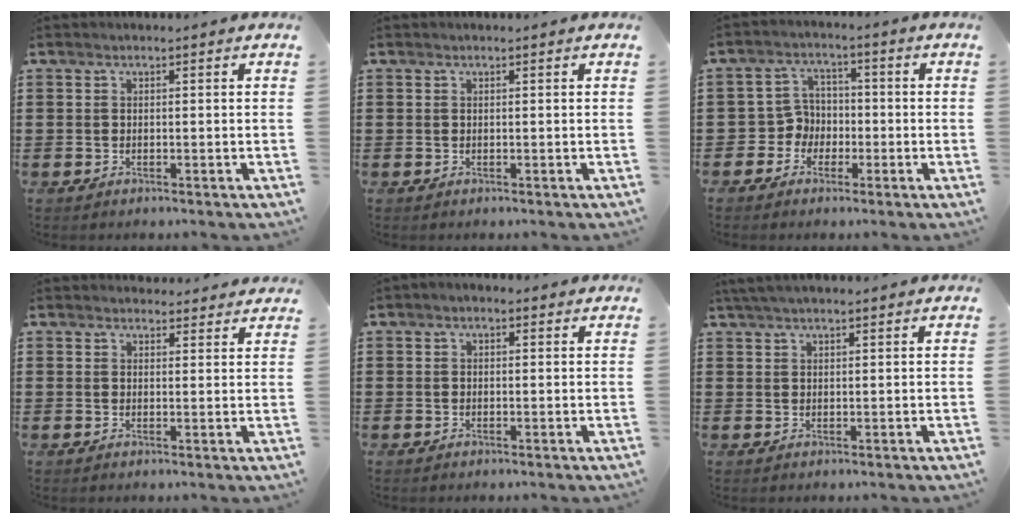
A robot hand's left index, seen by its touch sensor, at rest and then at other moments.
{"total": 0.0}
{"total": 4.6, "force": [-1.9, 4.1, 0.6], "torque": [-0.035, 0.007, -0.042]}
{"total": 2.5, "force": [2.4, 0.5, 0.0], "torque": [0.001, -0.007, 0.045]}
{"total": 0.9, "force": [0.1, 0.7, 0.6], "torque": [-0.013, 0.008, 0.001]}
{"total": 2.1, "force": [1.8, 0.2, 0.9], "torque": [-0.022, 0.004, 0.035]}